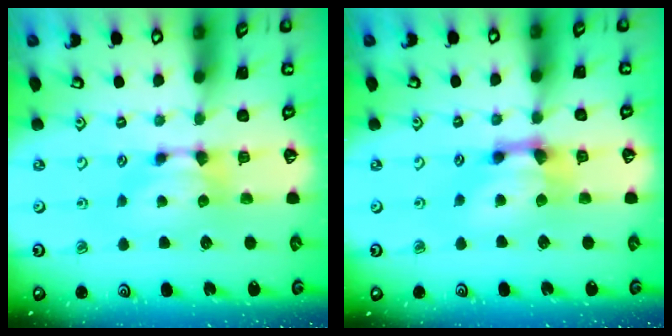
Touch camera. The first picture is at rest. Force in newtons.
{"total": 2.4, "press": 1.6, "slide": 1.8}